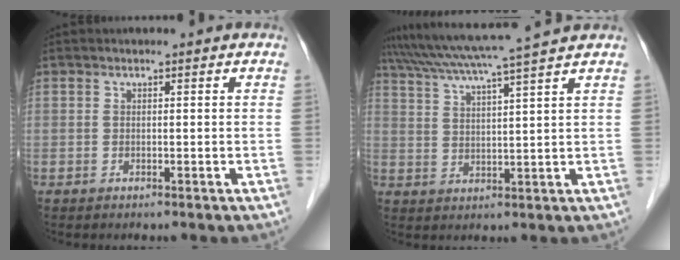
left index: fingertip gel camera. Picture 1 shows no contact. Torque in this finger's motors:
{"motor_torque": [0.74, -0.93, 0.32, 0.06]}